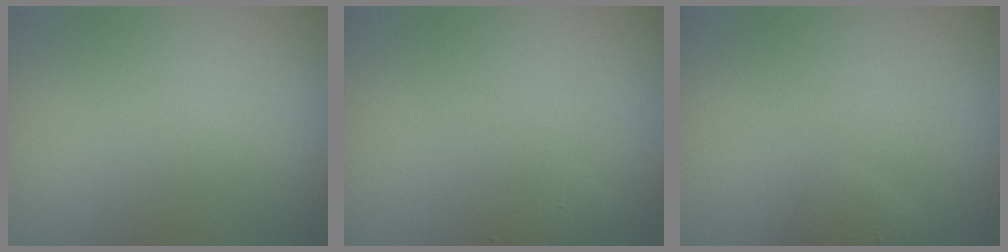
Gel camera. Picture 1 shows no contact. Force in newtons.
{"total": 0.8, "press": 0.8, "slide": 0.0}
{"total": 1.2, "press": 1.2, "slide": 0.1}